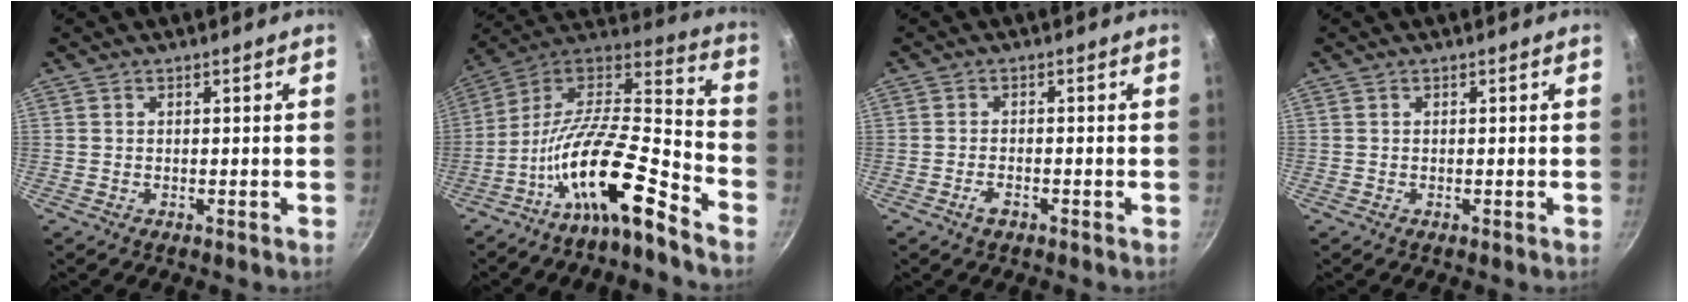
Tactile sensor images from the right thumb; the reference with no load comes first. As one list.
[{"total": 18.7, "force": [-10.9, 5.0, 14.3], "torque": [-0.240, 0.090, -0.212]}, {"total": 2.2, "force": [-1.3, 1.0, 1.5], "torque": [-0.031, 0.011, -0.026]}, {"total": 0.0}]